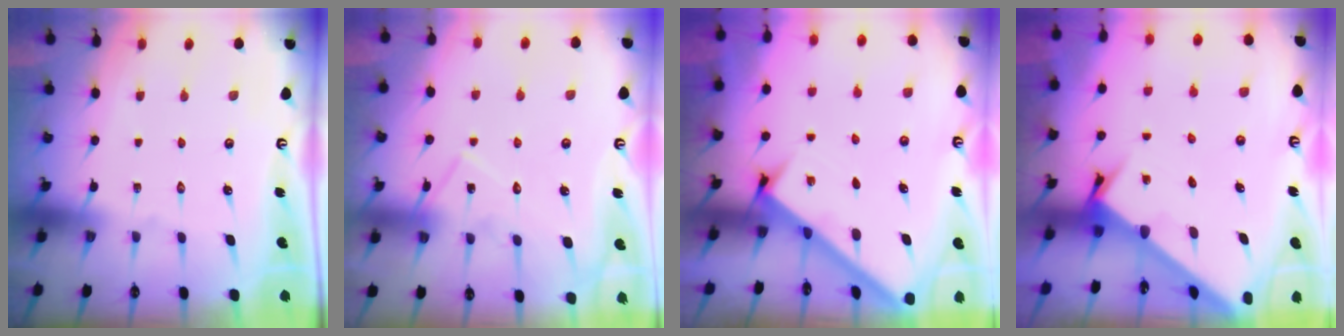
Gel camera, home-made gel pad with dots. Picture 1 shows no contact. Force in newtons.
{"total": 12.3, "press": 12.3, "slide": 0.7}
{"total": 2.6, "press": 2.6, "slide": 0.3}
{"total": 2.5, "press": 2.5, "slide": 0.2}